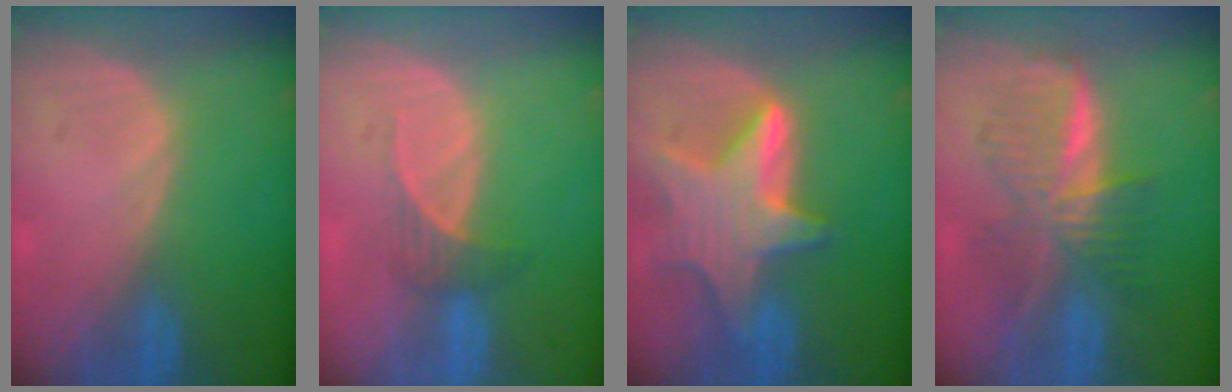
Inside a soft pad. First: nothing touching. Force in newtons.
{"total": 2.5, "press": 2.3, "slide": 0.9}
{"total": 9.0, "press": 9.0, "slide": 0.6}
{"total": 7.7, "press": 7.7, "slide": 0.3}